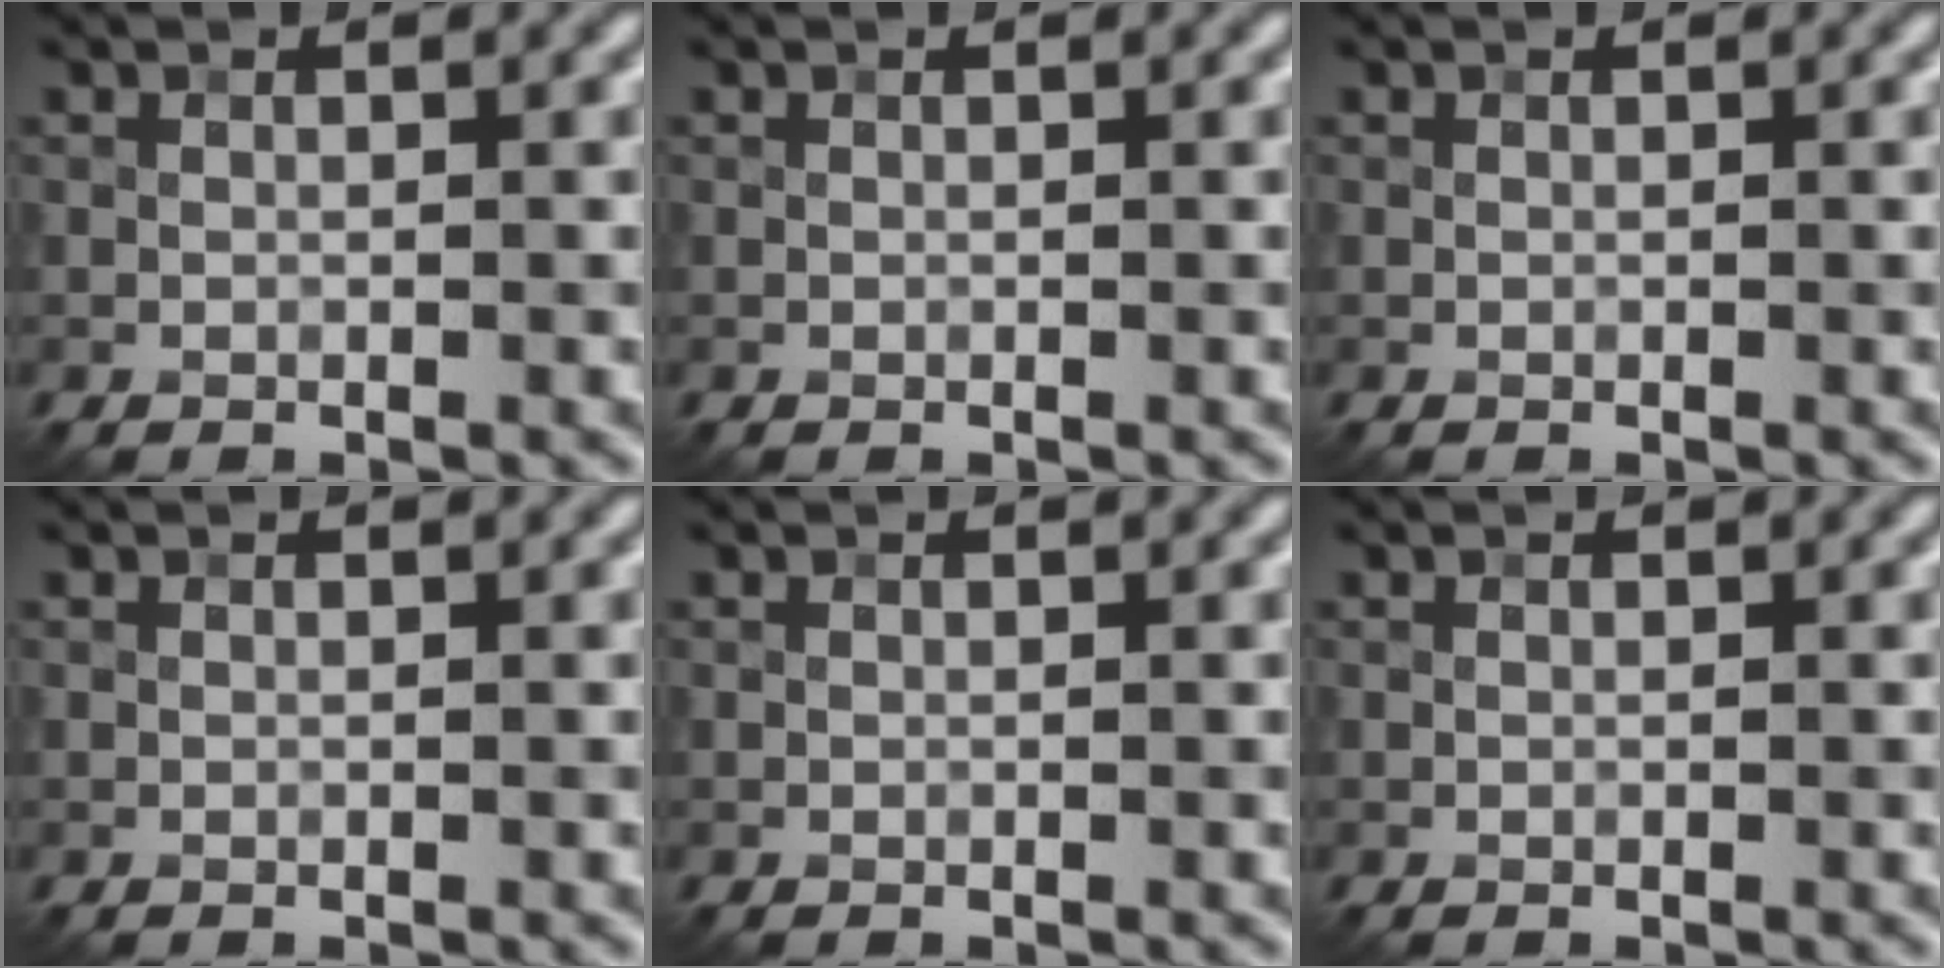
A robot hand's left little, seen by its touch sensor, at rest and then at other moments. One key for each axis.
{"total": 0.0}
{"total": 0.0}
{"total": 0.0}
{"total": 0.0}
{"total": 0.0}